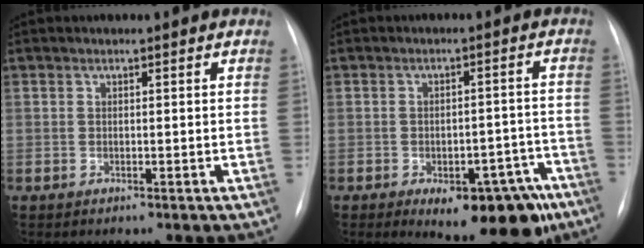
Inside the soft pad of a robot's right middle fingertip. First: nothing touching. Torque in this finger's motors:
{"motor_torque": [1.33, -0.81, 0.61, 0.12]}